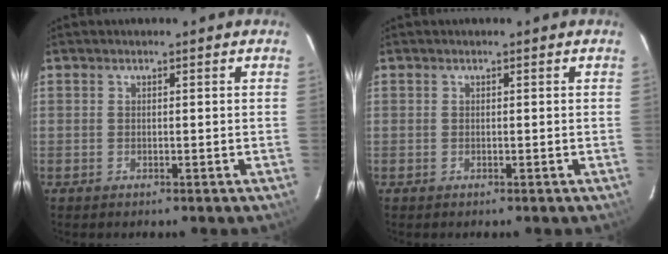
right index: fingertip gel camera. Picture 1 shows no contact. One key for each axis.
{"total": 0.0}